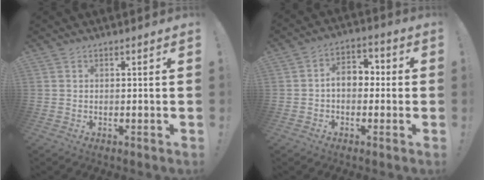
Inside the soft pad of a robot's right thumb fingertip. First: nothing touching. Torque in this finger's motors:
{"motor_torque": [0.95, 0.83, 0.73, -0.25, 0.03]}